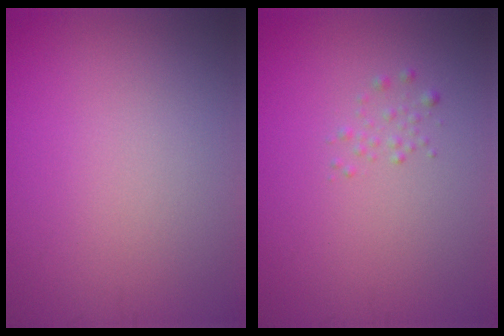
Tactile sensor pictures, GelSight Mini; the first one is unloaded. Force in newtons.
{"total": 0.8, "press": 0.8, "slide": 0.0}